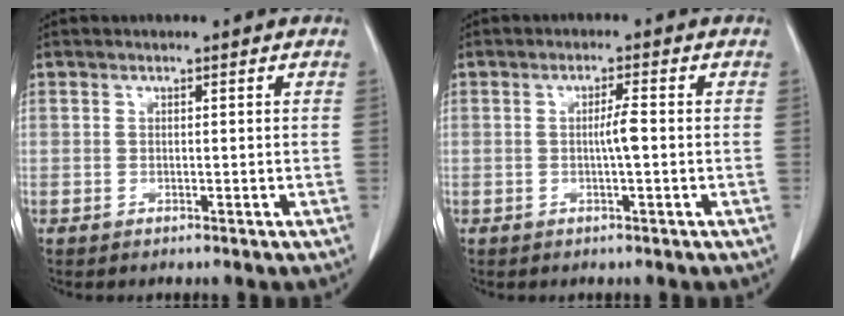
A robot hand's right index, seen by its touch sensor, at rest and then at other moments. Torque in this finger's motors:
{"motor_torque": [0.45, -0.09, 0.01, 0.05]}